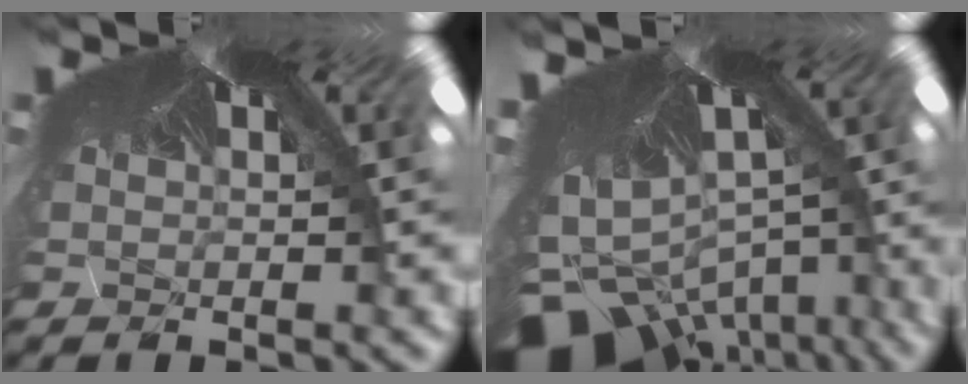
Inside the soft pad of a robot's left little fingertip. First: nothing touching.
{"total": 9.0, "force": [-8.8, 1.7, 0.4], "torque": [-0.015, -0.098, -0.102]}